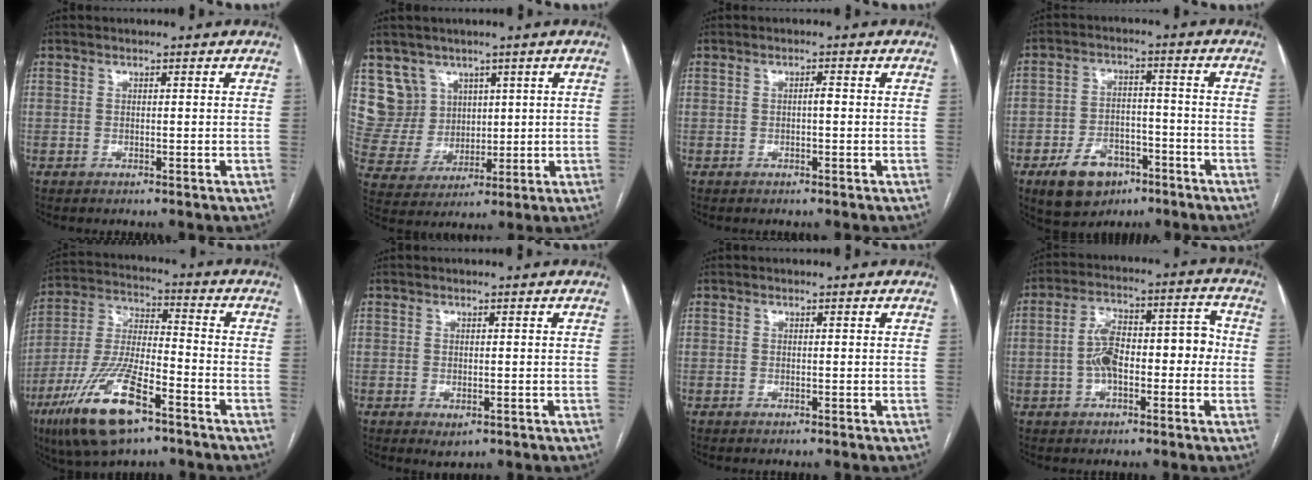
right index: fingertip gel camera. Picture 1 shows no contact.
{"total": 8.0, "force": [4.4, 6.7, 0.2], "torque": [-0.018, 0.027, 0.105]}
{"total": 1.0, "force": [-0.1, 0.2, 1.0], "torque": [-0.015, 0.002, -0.002]}
{"total": 9.2, "force": [-5.3, 5.9, 4.8], "torque": [-0.088, 0.009, -0.080]}
{"total": 16.6, "force": [-9.3, 4.7, 12.9], "torque": [-0.278, -0.017, -0.167]}
{"total": 1.9, "force": [-0.8, 0.9, 1.5], "torque": [-0.020, -0.003, -0.003]}
{"total": 0.0}
{"total": 10.2, "force": [-1.1, 4.8, 9.0], "torque": [-0.154, 0.051, -0.014]}